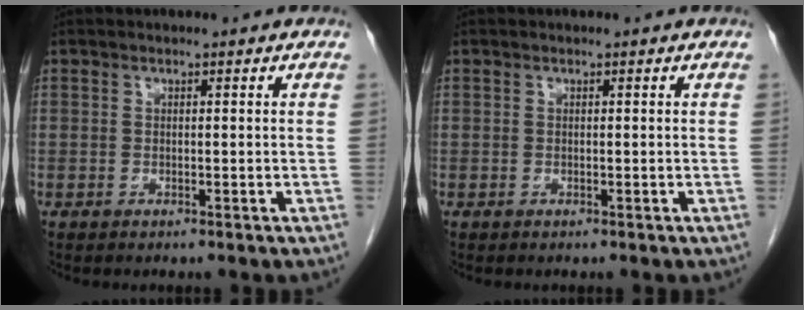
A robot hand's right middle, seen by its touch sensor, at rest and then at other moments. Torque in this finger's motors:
{"motor_torque": [0.12, 0.12, 0.00, -0.01]}